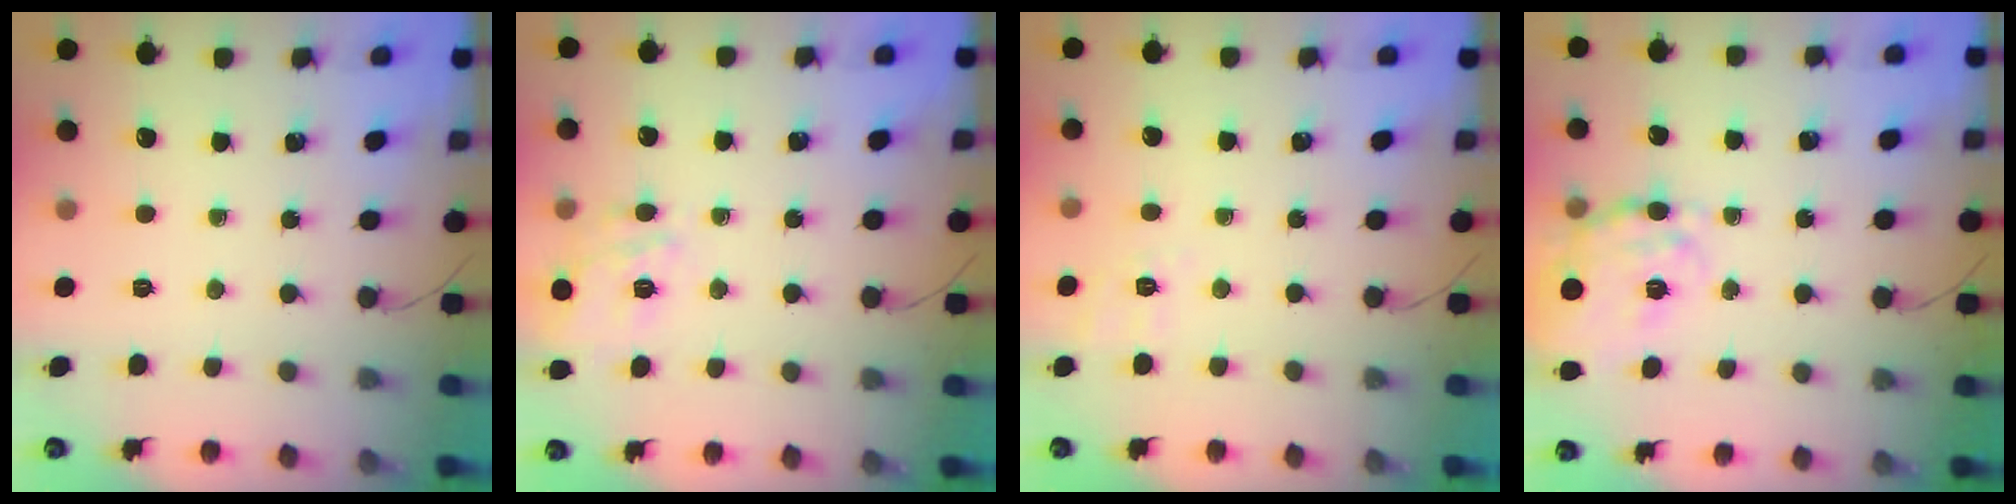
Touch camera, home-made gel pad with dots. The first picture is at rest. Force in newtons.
{"total": 5.6, "press": 5.5, "slide": 0.8}
{"total": 2.1, "press": 0.9, "slide": 1.9}
{"total": 12.4, "press": 12.0, "slide": 3.0}